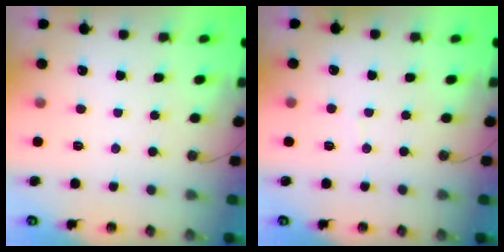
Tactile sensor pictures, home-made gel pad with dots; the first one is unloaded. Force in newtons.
{"total": 2.6, "press": 2.6, "slide": 0.3}